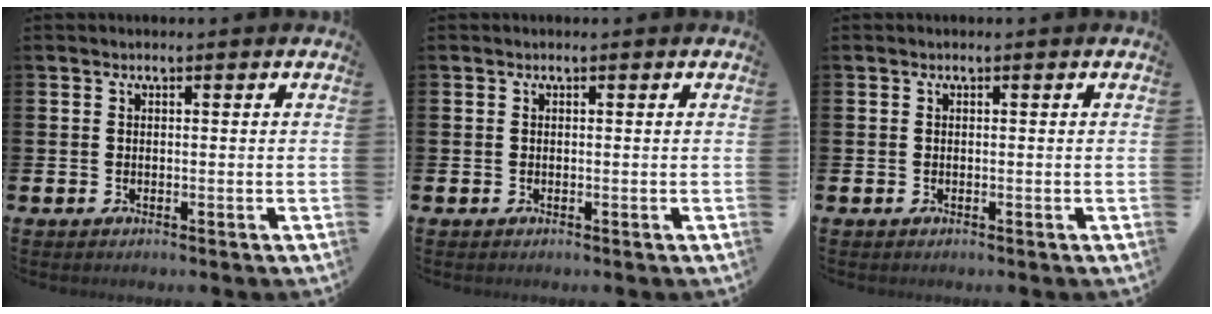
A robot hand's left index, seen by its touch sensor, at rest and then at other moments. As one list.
[{"total": 0.0}, {"total": 0.0}]